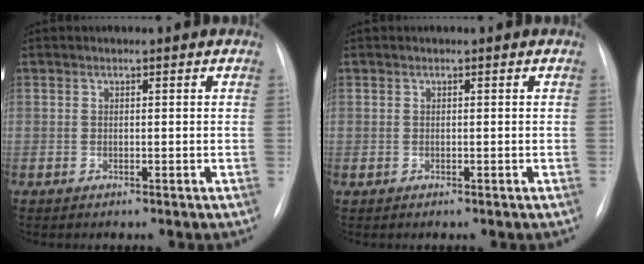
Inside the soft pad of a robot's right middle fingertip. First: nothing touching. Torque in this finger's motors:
{"motor_torque": [0.13, -0.16, -0.01, 0.01]}